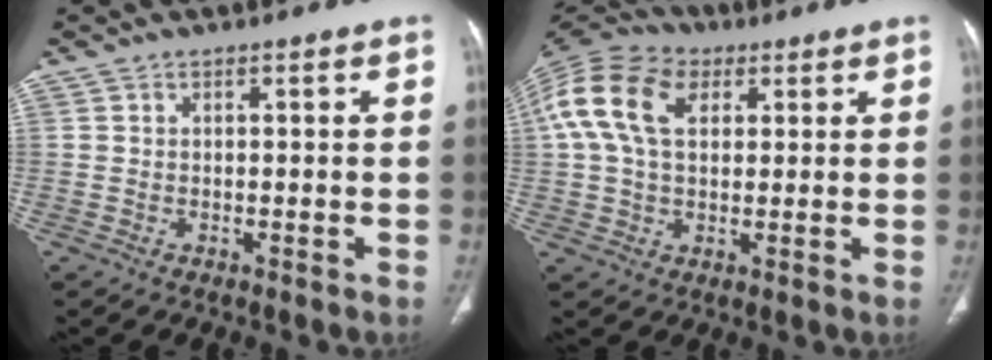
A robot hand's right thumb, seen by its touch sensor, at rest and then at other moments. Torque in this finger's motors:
{"motor_torque": [0.22, 0.36, 0.90, -0.60, 0.50]}